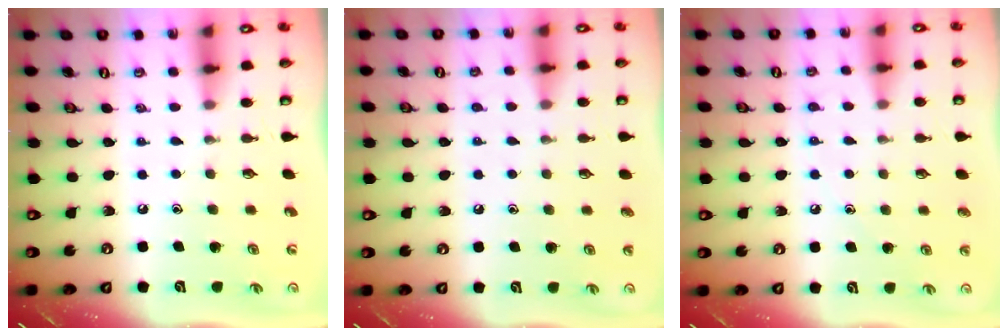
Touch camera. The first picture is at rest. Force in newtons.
{"total": 3.4, "press": 3.4, "slide": 0.4}
{"total": 4.9, "press": 4.9, "slide": 0.8}